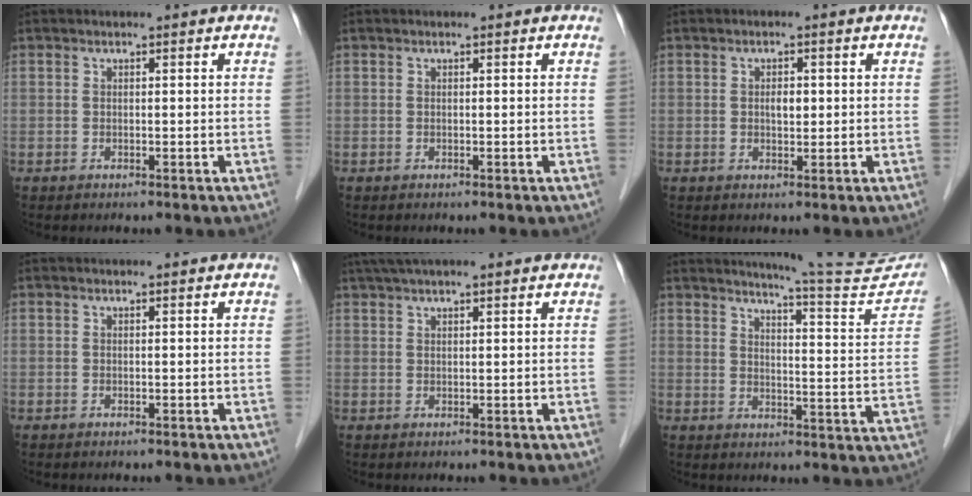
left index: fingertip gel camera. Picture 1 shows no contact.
{"total": 0.0}
{"total": 1.9, "force": [0.3, 1.0, 1.6], "torque": [-0.027, 0.001, 0.003]}
{"total": 0.7, "force": [0.7, 0.0, 0.1], "torque": [-0.006, 0.005, 0.009]}
{"total": 8.5, "force": [7.2, 0.7, 4.6], "torque": [-0.077, 0.047, 0.105]}
{"total": 15.6, "force": [14.8, -0.5, 5.0], "torque": [-0.069, -0.072, 0.175]}